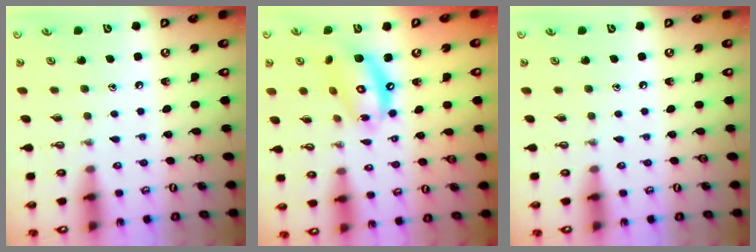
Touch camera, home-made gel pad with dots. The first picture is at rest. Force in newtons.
{"total": 13.8, "press": 13.7, "slide": 1.5}
{"total": 0.0}